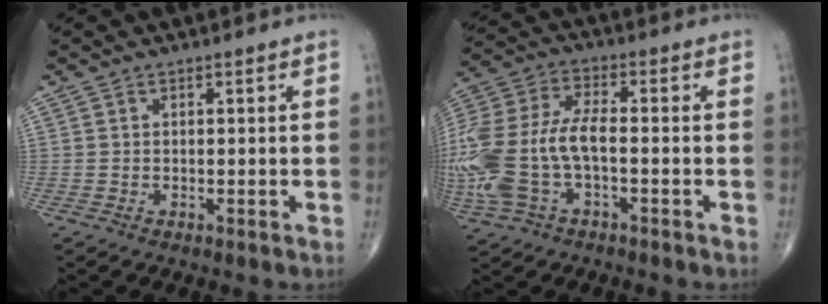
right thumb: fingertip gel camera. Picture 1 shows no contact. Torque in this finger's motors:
{"motor_torque": [0.59, 0.39, 1.86, 0.06, 0.50]}